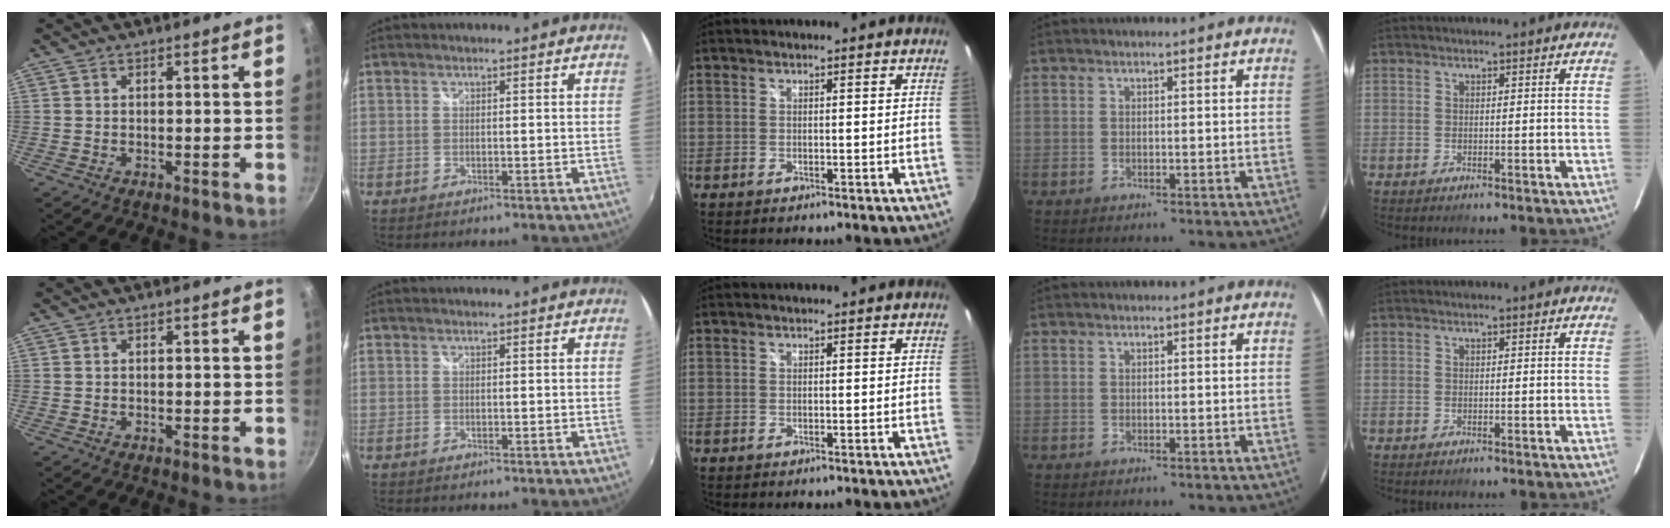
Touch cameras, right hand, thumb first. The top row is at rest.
{}